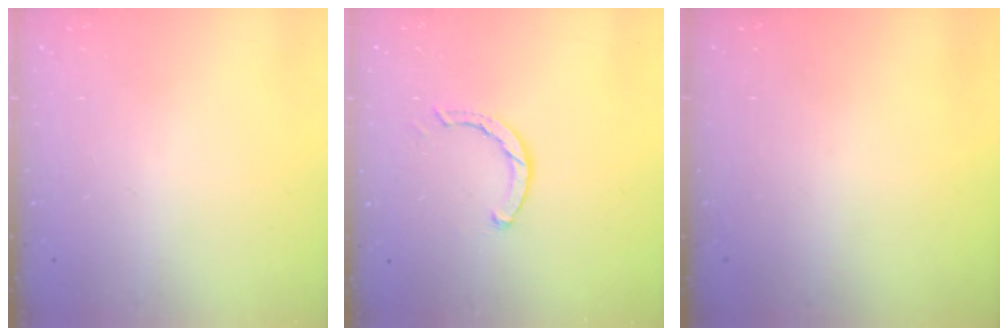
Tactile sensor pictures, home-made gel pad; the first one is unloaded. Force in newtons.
{"total": 2.4, "press": 2.4, "slide": 0.1}
{"total": 0.0}